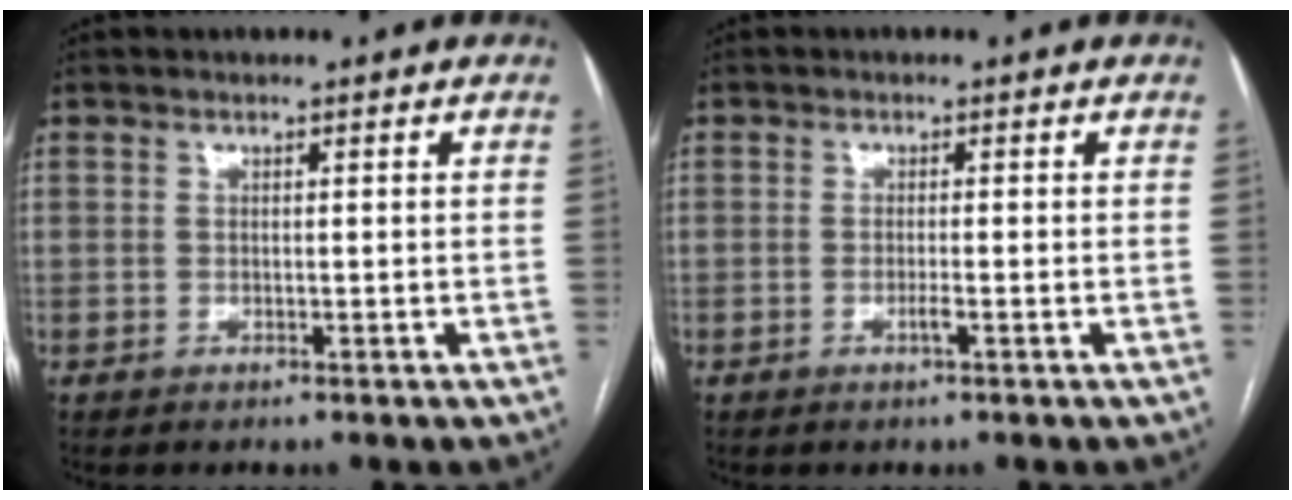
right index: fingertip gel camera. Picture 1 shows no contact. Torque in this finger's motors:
{"motor_torque": [0.14, 0.01, 0.24, 0.04]}